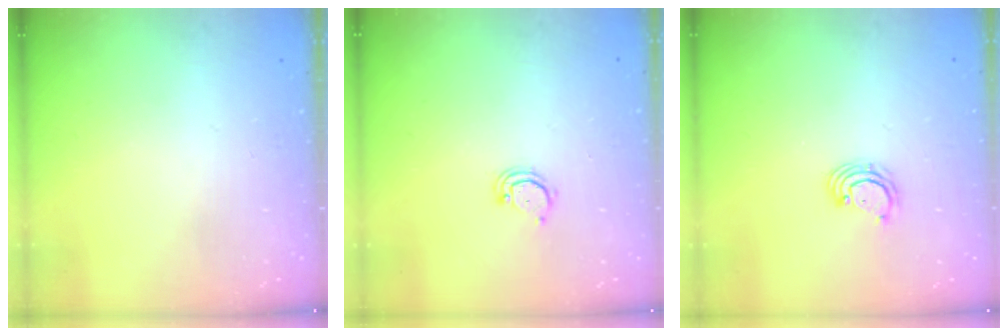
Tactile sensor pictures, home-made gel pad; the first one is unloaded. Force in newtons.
{"total": 2.9, "press": 2.9, "slide": 0.2}
{"total": 2.4, "press": 2.4, "slide": 0.2}